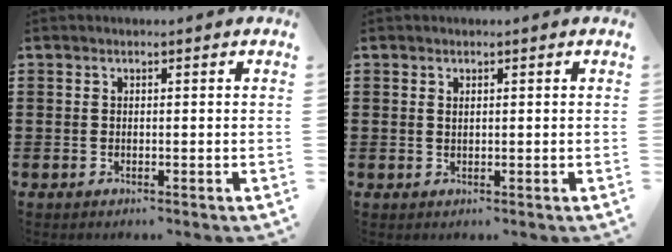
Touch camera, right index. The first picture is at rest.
{"total": 0.6, "force": [0.3, 0.3, 0.4], "torque": [-0.010, 0.002, 0.005]}